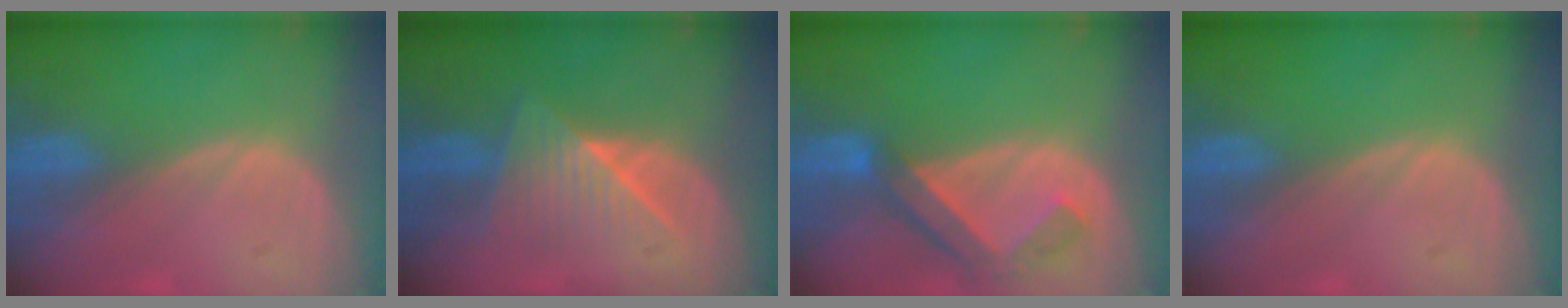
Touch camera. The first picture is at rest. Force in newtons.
{"total": 6.5, "press": 6.3, "slide": 1.5}
{"total": 6.5, "press": 5.8, "slide": 3.0}
{"total": 0.0}